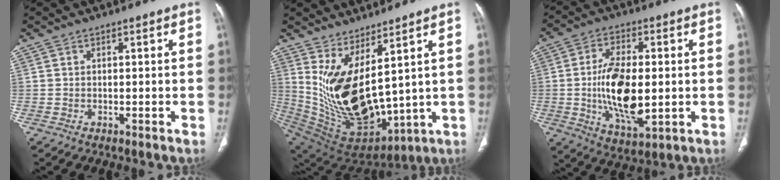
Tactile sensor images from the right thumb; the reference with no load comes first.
{"total": 17.6, "force": [5.9, 7.4, 14.8], "torque": [-0.269, -0.074, 0.146]}
{"total": 15.0, "force": [-0.9, 7.1, 13.1], "torque": [-0.232, -0.011, -0.010]}